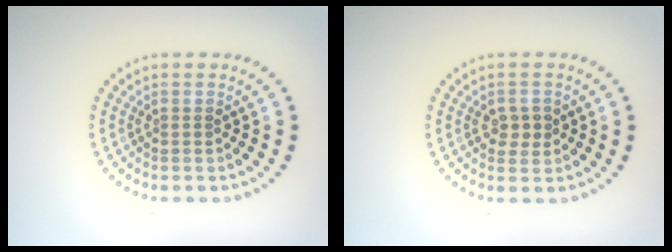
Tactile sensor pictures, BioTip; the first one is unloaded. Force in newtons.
{"total": 1.9, "press": 1.9, "slide": 0.4}